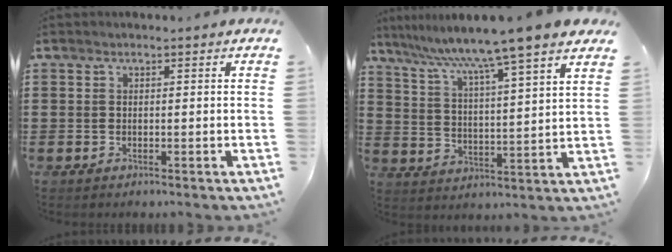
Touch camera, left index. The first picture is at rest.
{"total": 7.9, "force": [6.6, -1.8, 4.0], "torque": [-0.104, -0.047, 0.101]}